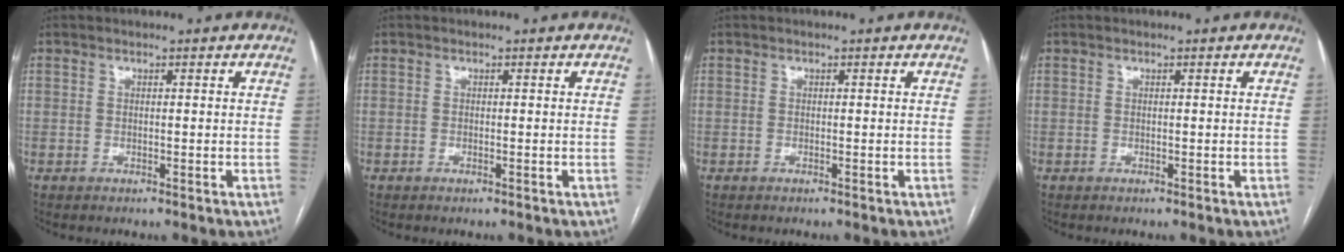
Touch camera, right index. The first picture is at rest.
{"total": 0.0}
{"total": 0.0}
{"total": 0.0}